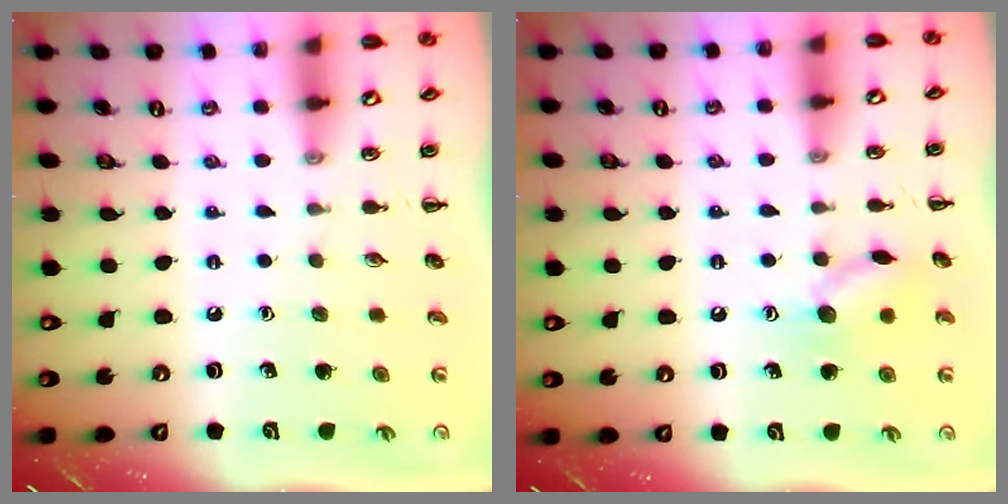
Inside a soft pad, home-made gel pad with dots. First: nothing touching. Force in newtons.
{"total": 9.7, "press": 9.6, "slide": 0.7}